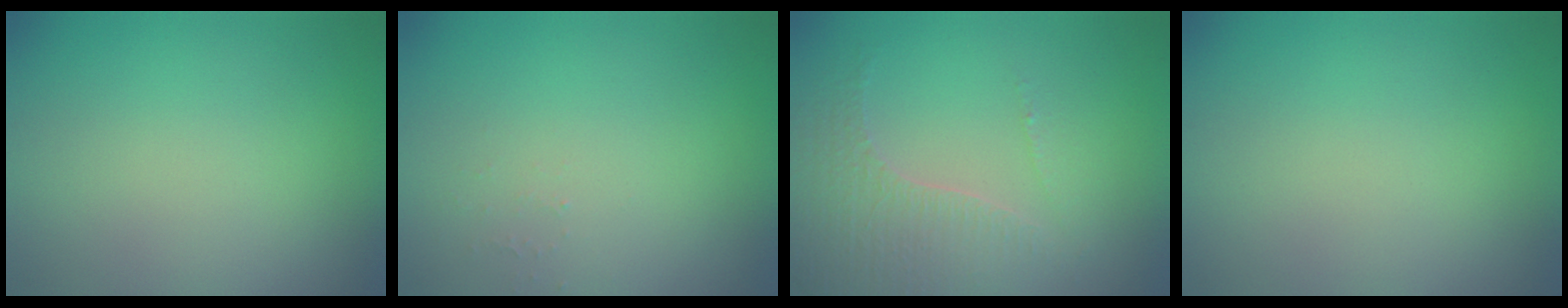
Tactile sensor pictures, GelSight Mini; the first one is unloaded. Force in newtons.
{"total": 0.5, "press": 0.5, "slide": 0.1}
{"total": 4.3, "press": 3.1, "slide": 3.0}
{"total": 0.0}